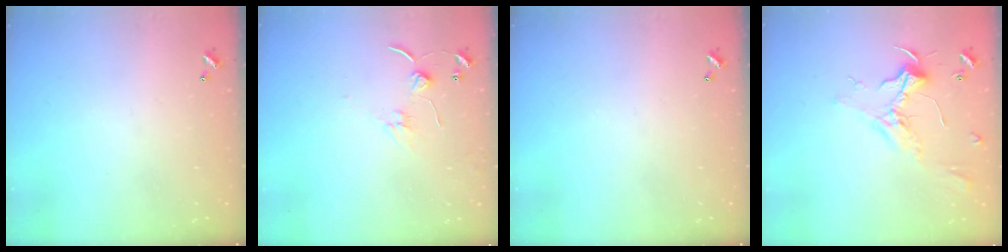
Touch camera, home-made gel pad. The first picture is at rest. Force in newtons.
{"total": 2.3, "press": 2.3, "slide": 0.1}
{"total": 0.0}
{"total": 2.4, "press": 2.3, "slide": 0.8}